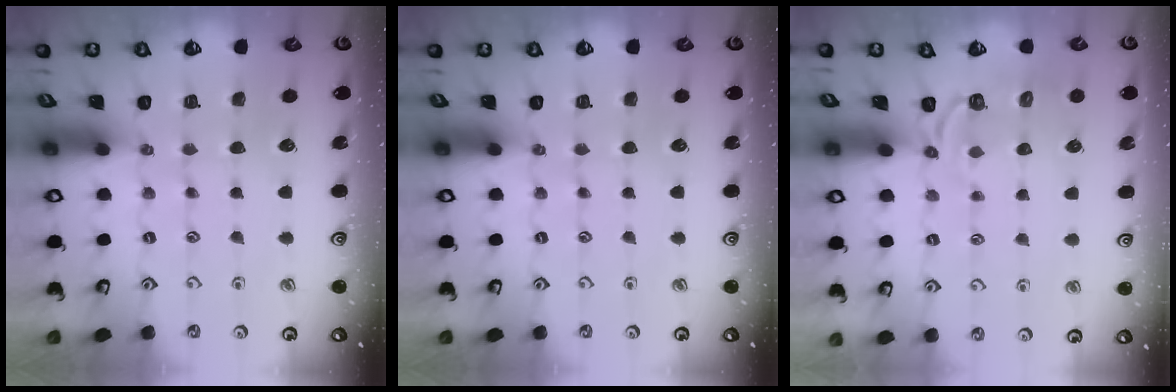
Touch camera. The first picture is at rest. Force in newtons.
{"total": 0.0}
{"total": 3.5, "press": 2.6, "slide": 2.4}